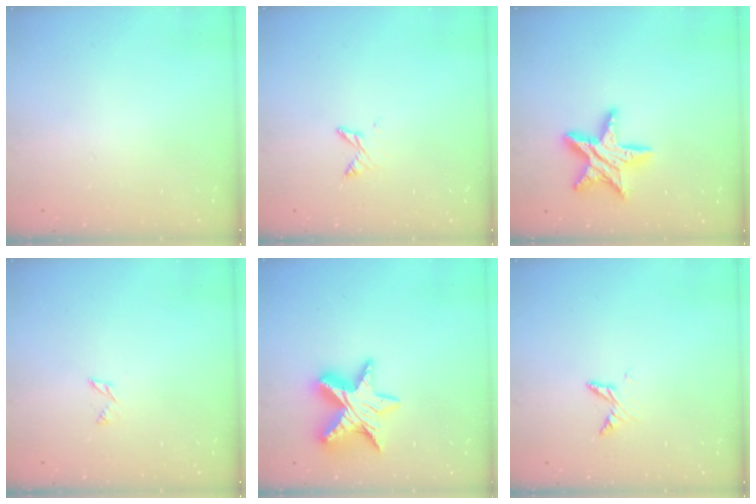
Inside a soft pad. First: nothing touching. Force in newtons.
{"total": 3.9, "press": 3.8, "slide": 0.5}
{"total": 14.8, "press": 14.7, "slide": 1.3}
{"total": 1.8, "press": 1.7, "slide": 0.3}
{"total": 13.4, "press": 13.3, "slide": 1.0}
{"total": 5.6, "press": 5.6, "slide": 0.4}